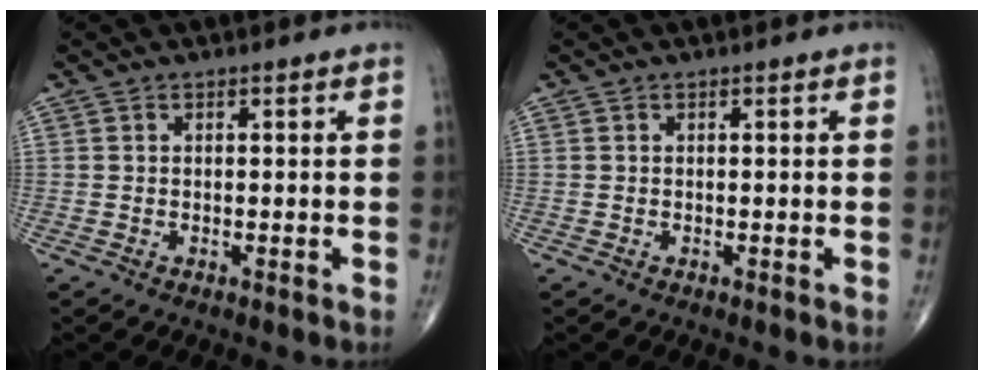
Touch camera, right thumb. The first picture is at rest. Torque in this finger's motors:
{"motor_torque": [0.01, 0.11, -0.08, -0.04, 0.06]}